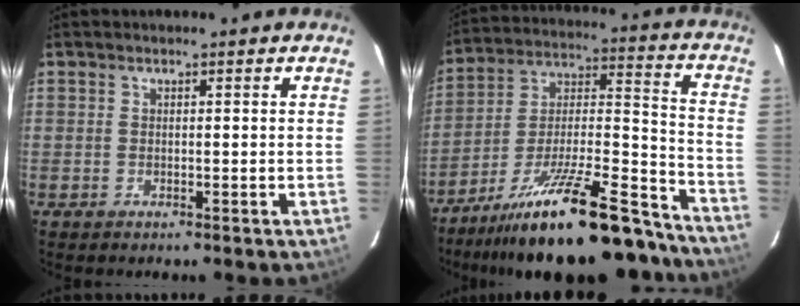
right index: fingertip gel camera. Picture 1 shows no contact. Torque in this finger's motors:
{"motor_torque": [1.55, -0.59, 1.06, 0.21]}